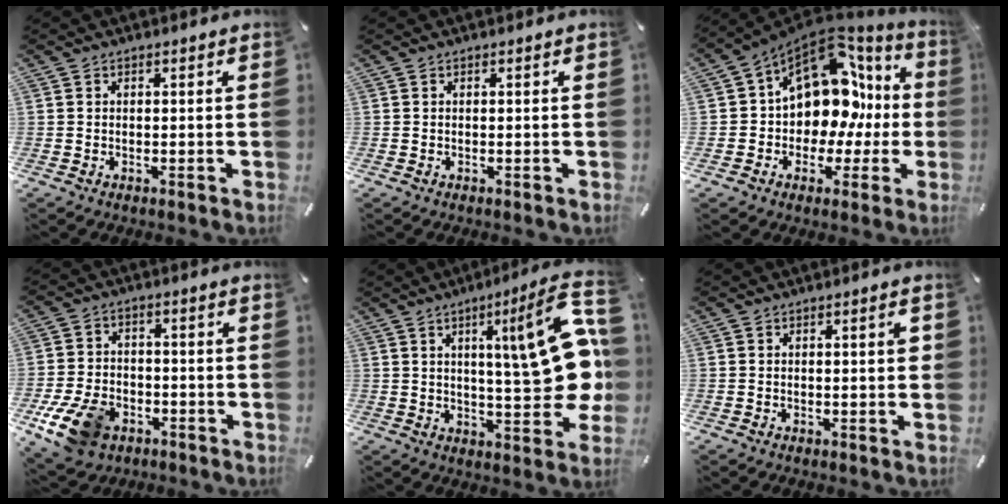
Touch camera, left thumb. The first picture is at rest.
{"total": 0.0}
{"total": 15.1, "force": [4.3, 11.3, 9.1], "torque": [-0.152, -0.046, 0.074]}
{"total": 11.6, "force": [-5.7, 7.7, 6.5], "torque": [-0.142, 0.028, -0.100]}
{"total": 25.2, "force": [5.0, 6.8, 23.7], "torque": [-0.318, -0.037, 0.074]}
{"total": 2.3, "force": [0.3, 0.7, 2.1], "torque": [-0.024, -0.001, 0.000]}